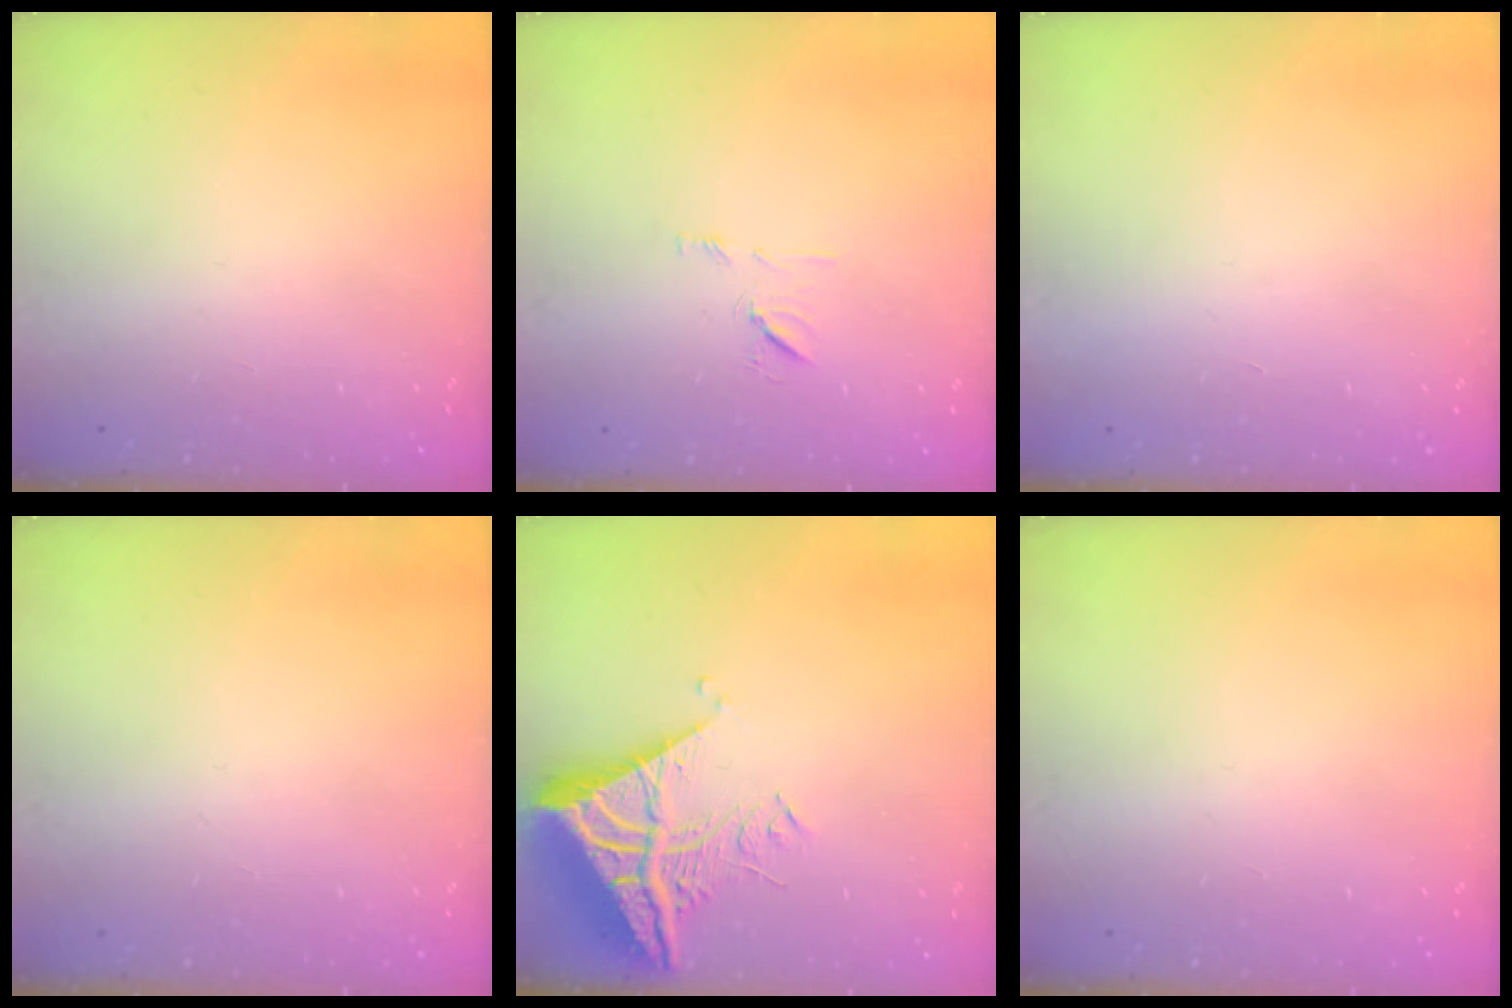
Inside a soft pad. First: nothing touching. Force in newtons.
{"total": 7.5, "press": 7.4, "slide": 0.6}
{"total": 1.7, "press": 1.7, "slide": 0.1}
{"total": 0.0}
{"total": 8.8, "press": 8.7, "slide": 0.8}
{"total": 0.0}